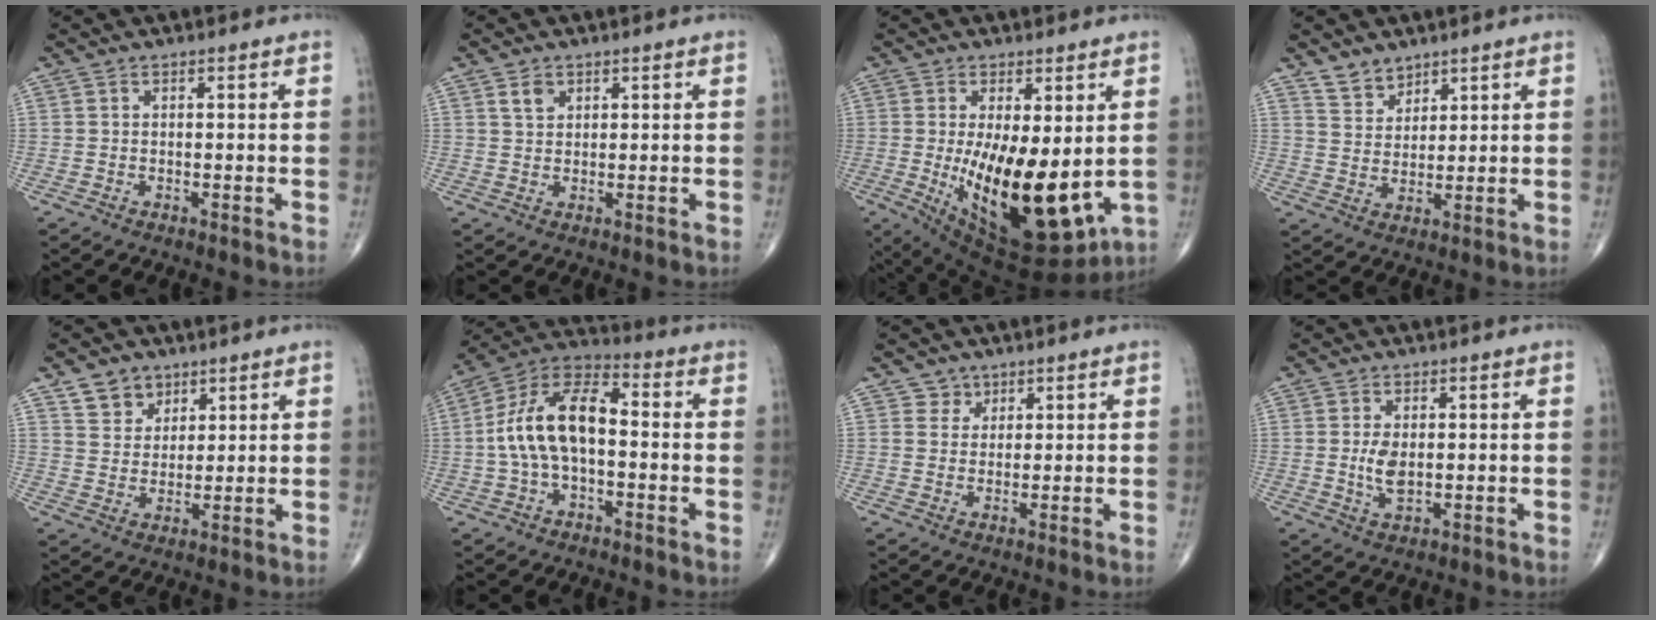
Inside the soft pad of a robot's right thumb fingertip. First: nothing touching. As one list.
[{"total": 2.6, "force": [1.4, 1.7, 1.3], "torque": [-0.016, -0.006, 0.028]}, {"total": 19.4, "force": [-1.5, 7.9, 17.7], "torque": [-0.281, -0.038, 0.005]}, {"total": 4.7, "force": [3.8, 2.7, 1.0], "torque": [0.005, -0.029, 0.073]}, {"total": 6.3, "force": [4.0, 4.6, 1.6], "torque": [-0.002, -0.025, 0.074]}, {"total": 14.3, "force": [-0.5, 7.3, 12.2], "torque": [-0.226, 0.045, -0.021]}, {"total": 2.7, "force": [1.6, 2.1, -0.1], "torque": [0.024, -0.008, 0.020]}, {"total": 4.5, "force": [0.1, 2.4, 3.8], "torque": [-0.074, -0.009, 0.007]}]